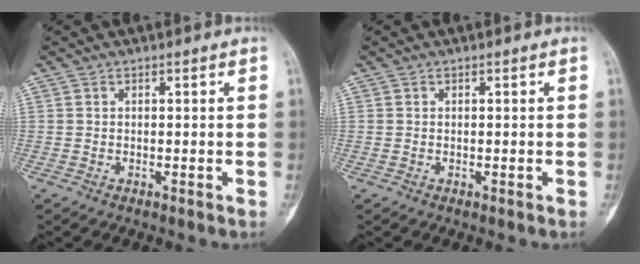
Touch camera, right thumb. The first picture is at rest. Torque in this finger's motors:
{"motor_torque": [-0.70, -0.56, -0.38, -0.20, 0.00]}